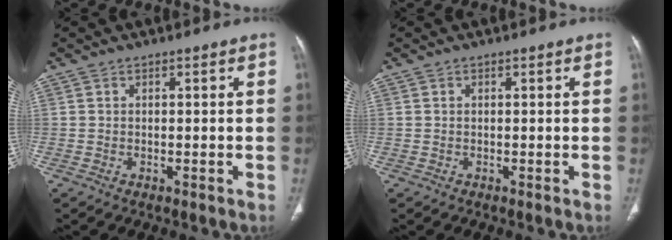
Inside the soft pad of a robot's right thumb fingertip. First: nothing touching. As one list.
[{"total": 0.0}]